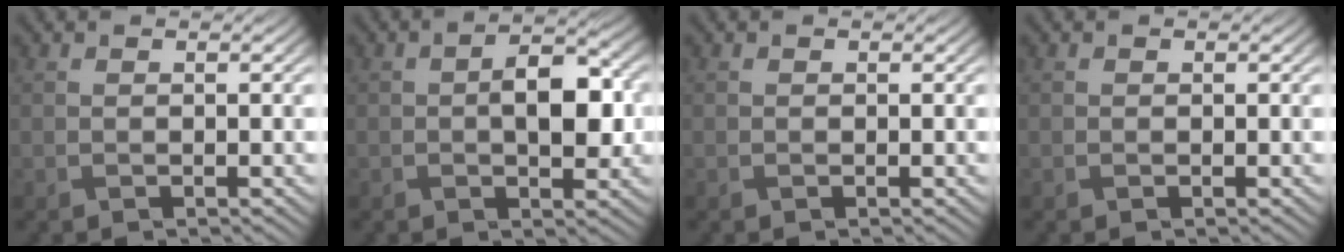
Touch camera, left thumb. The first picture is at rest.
{"total": 5.7, "force": [0.2, 3.0, 4.9], "torque": [-0.079, -0.004, 0.004]}
{"total": 0.0}
{"total": 0.0}